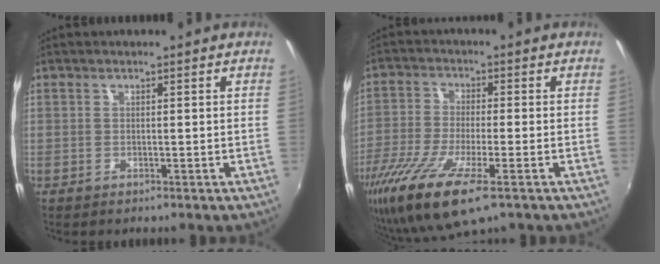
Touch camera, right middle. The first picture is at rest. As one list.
[{"total": 14.7, "force": [-8.4, 3.3, 11.6], "torque": [-0.245, -0.051, -0.160]}]